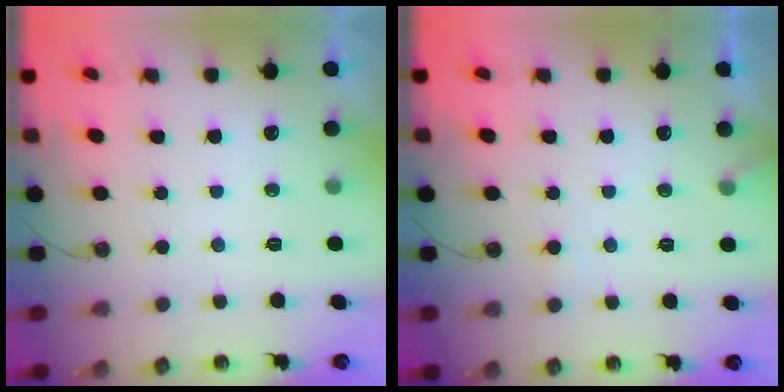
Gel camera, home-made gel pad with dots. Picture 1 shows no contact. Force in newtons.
{"total": 7.7, "press": 7.7, "slide": 0.4}